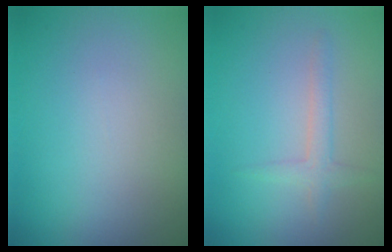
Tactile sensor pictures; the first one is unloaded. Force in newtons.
{"total": 1.6, "press": 1.6, "slide": 0.1}